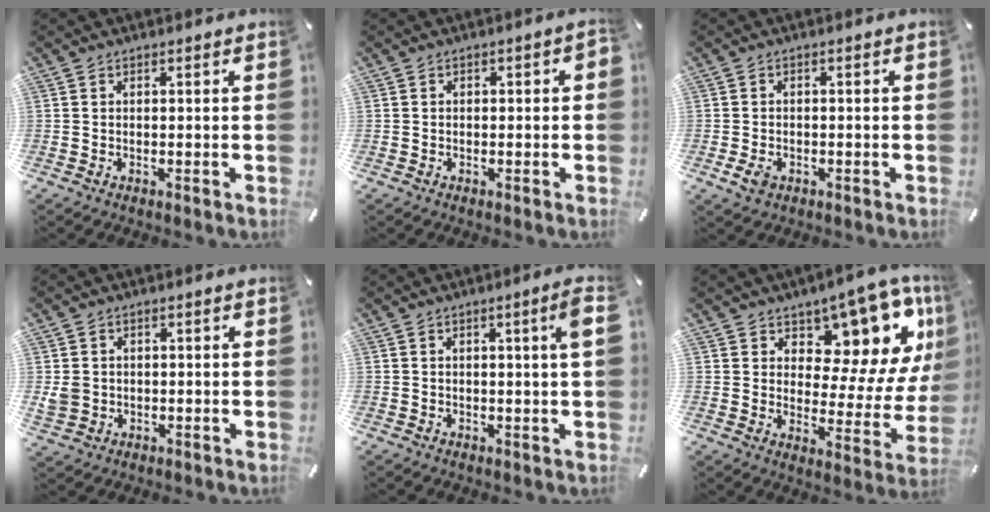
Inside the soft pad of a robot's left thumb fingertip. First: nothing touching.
{"total": 1.4, "force": [-0.7, 0.8, 0.9], "torque": [-0.016, 0.003, -0.014]}
{"total": 2.8, "force": [-1.2, 1.9, 1.6], "torque": [-0.043, -0.001, -0.026]}
{"total": 3.7, "force": [-0.2, 3.6, 1.1], "torque": [-0.032, 0.004, -0.003]}
{"total": 4.9, "force": [1.0, 0.3, 4.7], "torque": [-0.073, -0.008, 0.011]}
{"total": 13.4, "force": [9.3, 7.0, 6.6], "torque": [-0.072, -0.103, 0.156]}